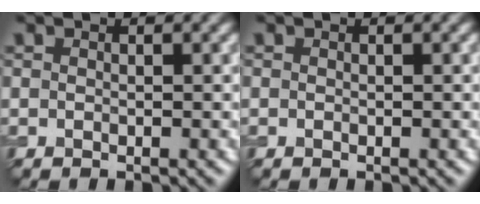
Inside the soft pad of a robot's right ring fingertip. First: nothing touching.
{"total": 0.0}